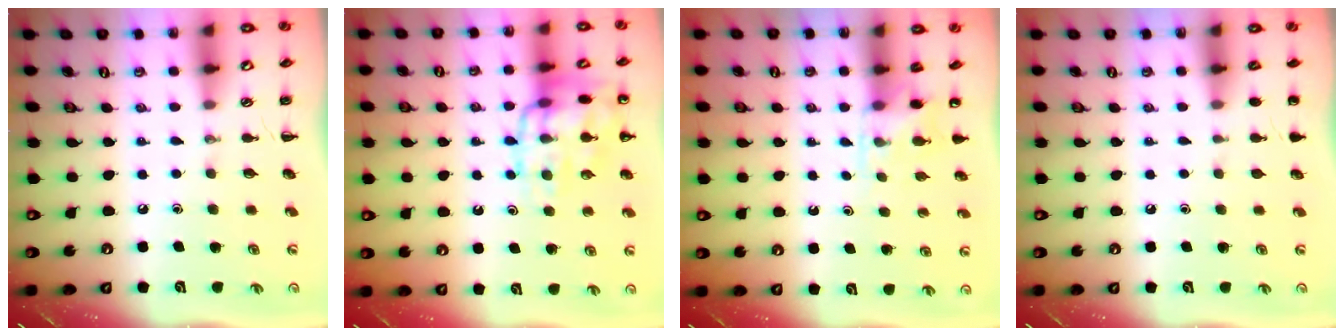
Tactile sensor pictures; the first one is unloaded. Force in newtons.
{"total": 16.2, "press": 16.1, "slide": 1.6}
{"total": 4.4, "press": 4.2, "slide": 1.6}
{"total": 1.1, "press": 1.0, "slide": 0.2}